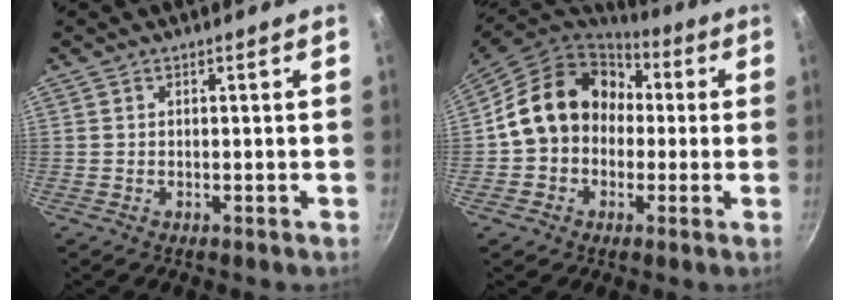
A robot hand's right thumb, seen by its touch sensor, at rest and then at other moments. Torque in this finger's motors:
{"motor_torque": [1.16, 3.38, 1.15, -0.72, 0.45]}